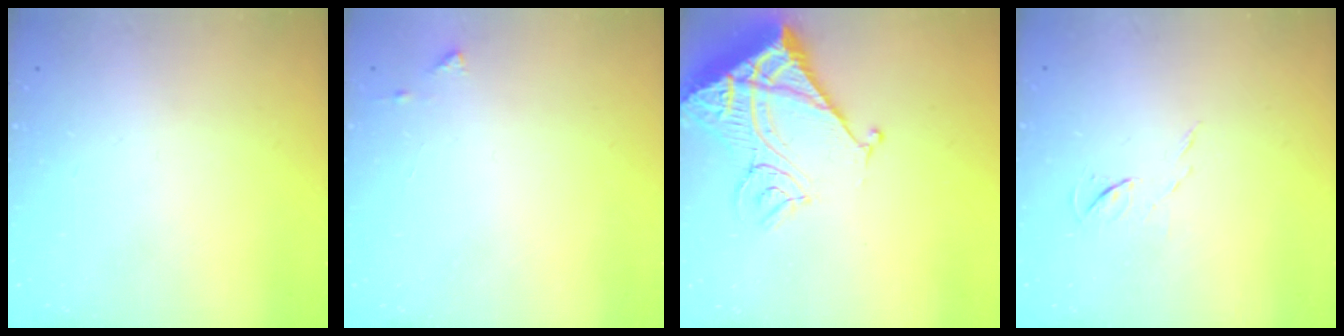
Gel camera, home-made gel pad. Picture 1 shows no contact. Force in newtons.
{"total": 4.1, "press": 4.1, "slide": 0.5}
{"total": 14.7, "press": 14.6, "slide": 1.7}
{"total": 5.2, "press": 5.1, "slide": 0.8}